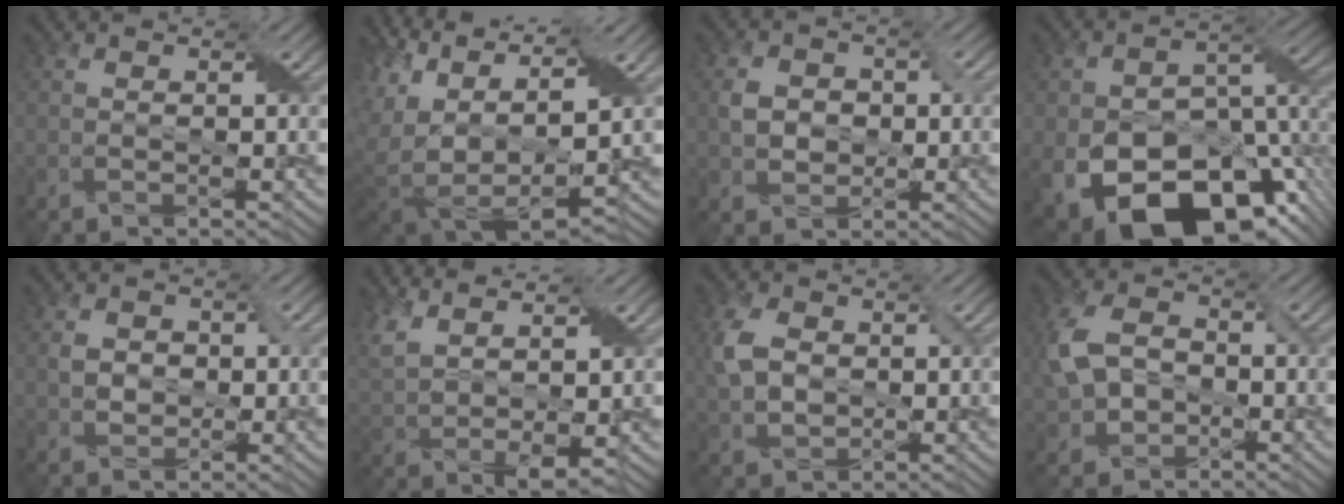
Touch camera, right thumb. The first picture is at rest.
{"total": 12.9, "force": [1.6, 7.7, 10.2], "torque": [-0.242, -0.014, 0.059]}
{"total": 3.9, "force": [0.0, 3.4, 1.8], "torque": [-0.038, -0.002, 0.000]}
{"total": 18.3, "force": [-8.3, 11.3, 11.8], "torque": [-0.203, -0.046, -0.123]}
{"total": 2.7, "force": [-0.1, 2.5, 1.2], "torque": [-0.025, -0.003, -0.001]}
{"total": 7.8, "force": [3.9, 2.8, 6.1], "torque": [-0.151, -0.011, 0.093]}
{"total": 5.9, "force": [0.6, 4.4, 3.9], "torque": [-0.099, 0.004, 0.011]}
{"total": 7.1, "force": [-0.8, 5.5, 4.4], "torque": [-0.114, 0.001, -0.020]}